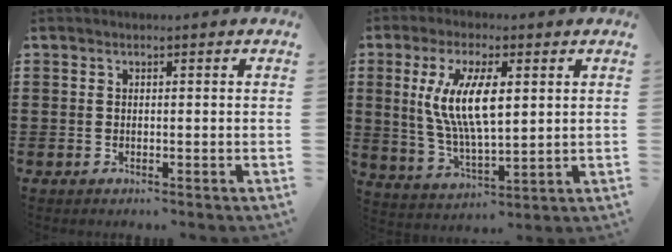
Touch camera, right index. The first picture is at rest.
{"total": 10.0, "force": [2.3, 3.5, 9.1], "torque": [-0.192, 0.004, 0.037]}